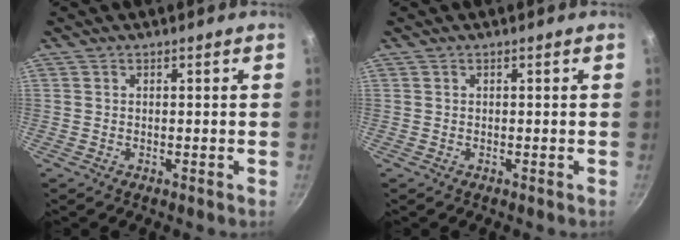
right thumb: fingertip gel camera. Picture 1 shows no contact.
{"total": 0.0}